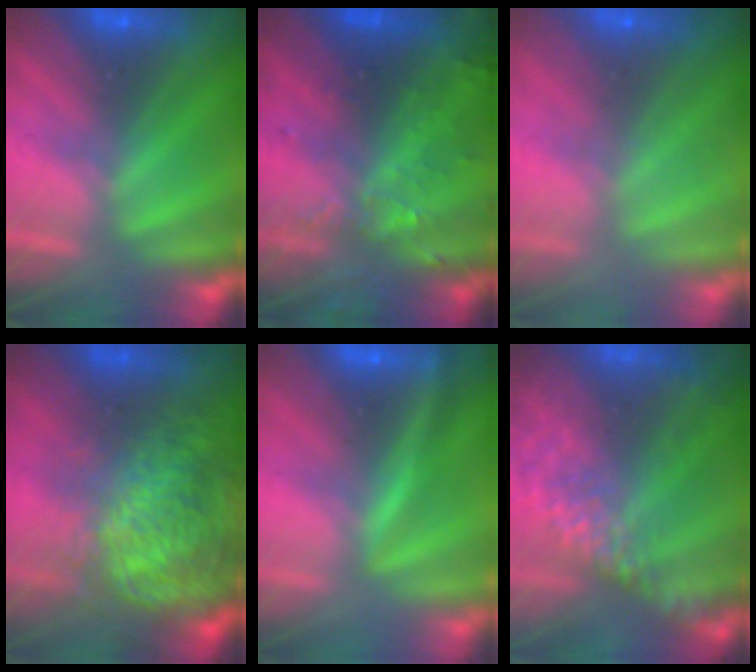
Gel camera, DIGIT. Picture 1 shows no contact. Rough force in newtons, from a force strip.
{"total": 9.2}
{"total": 8.3}
{"total": 8.0}
{"total": 2.8}
{"total": 9.6}